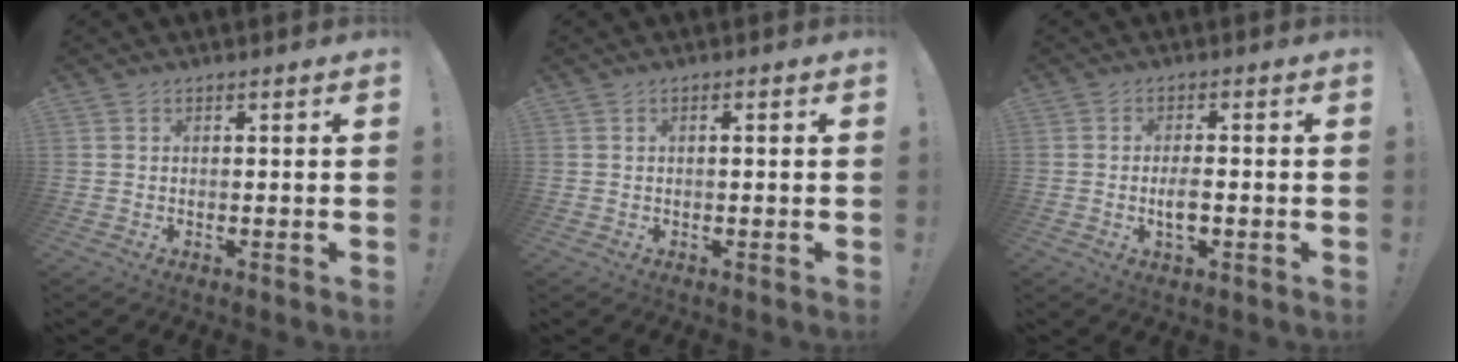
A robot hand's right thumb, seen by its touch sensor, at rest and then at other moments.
{"total": 0.9, "force": [-0.2, -0.1, 0.9], "torque": [-0.010, -0.002, -0.006]}
{"total": 4.5, "force": [-1.2, 1.9, 3.9], "torque": [-0.058, 0.000, -0.023]}